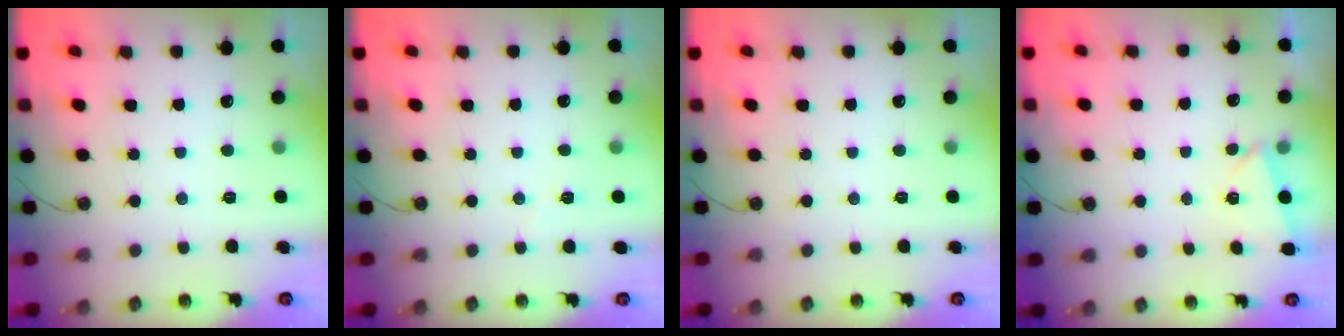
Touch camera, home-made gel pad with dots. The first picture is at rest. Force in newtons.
{"total": 3.3, "press": 2.7, "slide": 2.0}
{"total": 0.0}
{"total": 2.2, "press": 1.8, "slide": 1.3}